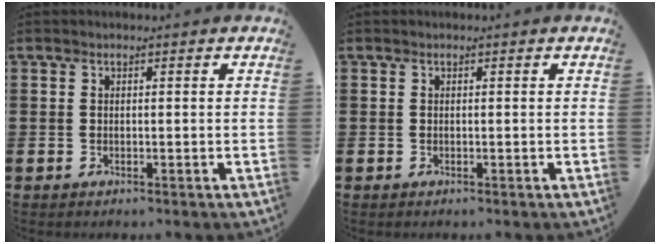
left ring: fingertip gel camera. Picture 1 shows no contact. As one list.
[{"total": 0.0}]